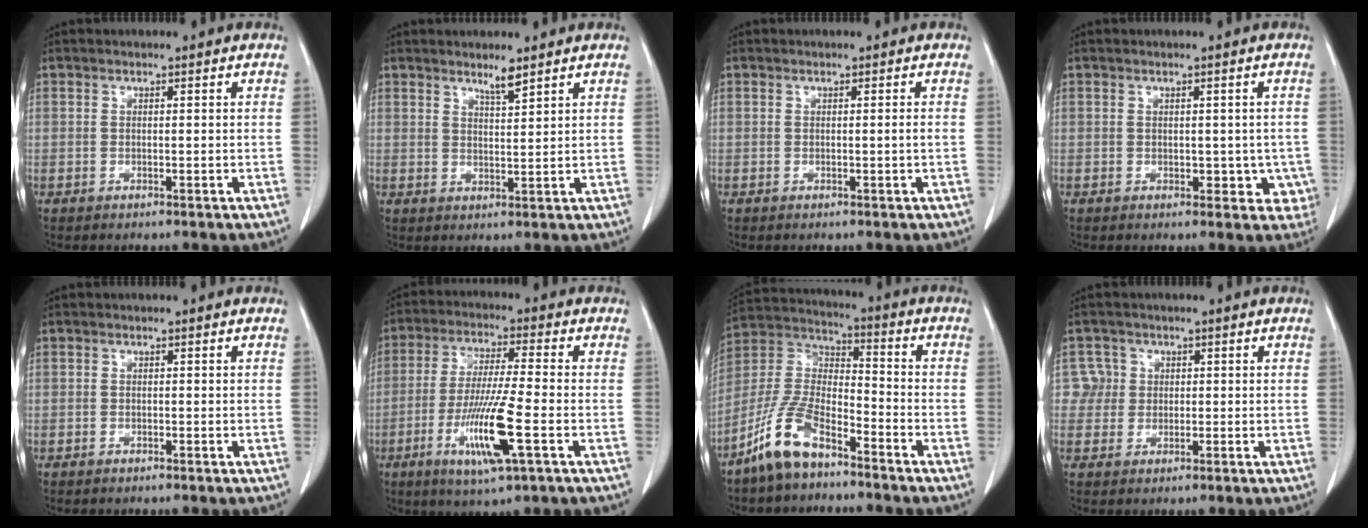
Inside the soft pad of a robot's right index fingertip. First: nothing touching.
{"total": 2.7, "force": [2.2, 0.0, 1.4], "torque": [-0.030, -0.007, 0.041]}
{"total": 0.6, "force": [-0.1, -0.2, 0.5], "torque": [-0.006, -0.001, -0.002]}
{"total": 4.2, "force": [-0.3, 3.0, 3.0], "torque": [-0.009, 0.007, 0.004]}
{"total": 0.0}
{"total": 11.8, "force": [-4.0, 0.2, 11.1], "torque": [-0.218, -0.021, -0.074]}
{"total": 11.1, "force": [-7.9, 3.6, 6.9], "torque": [-0.162, 0.002, -0.161]}
{"total": 3.0, "force": [0.6, 2.9, -0.4], "torque": [0.025, 0.006, 0.005]}